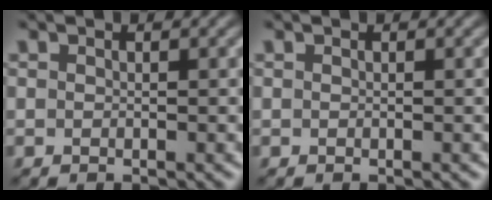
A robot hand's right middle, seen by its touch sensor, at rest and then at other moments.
{"total": 0.0}